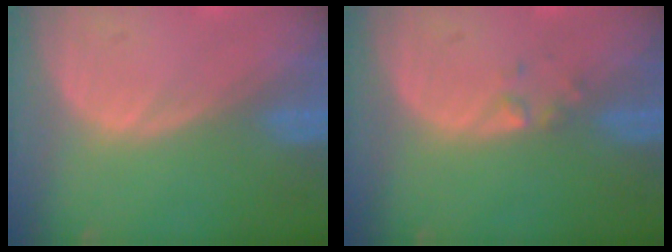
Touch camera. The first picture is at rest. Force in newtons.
{"total": 1.2, "press": 1.2, "slide": 0.1}